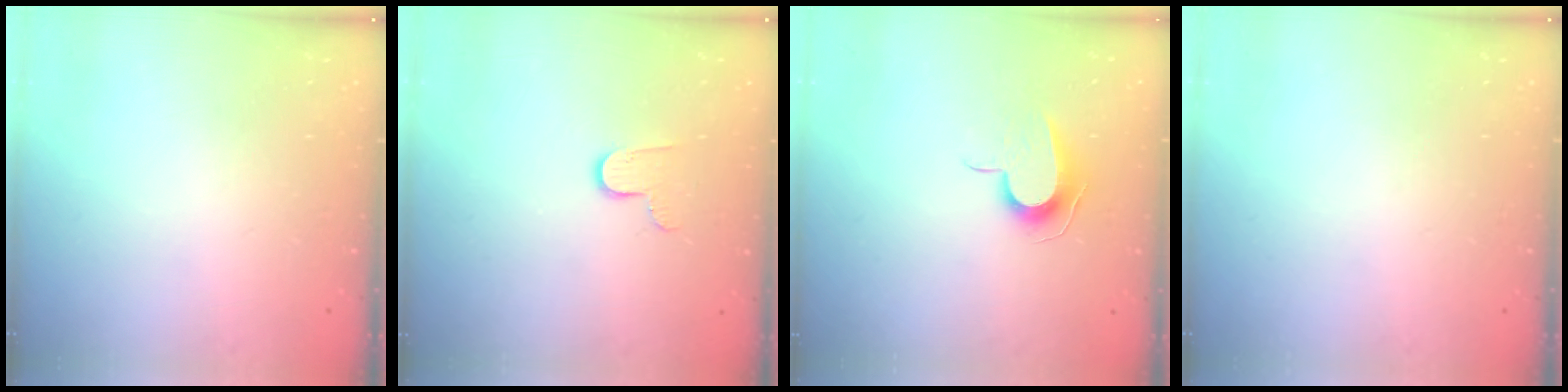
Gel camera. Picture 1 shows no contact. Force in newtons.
{"total": 6.5, "press": 6.4, "slide": 0.6}
{"total": 8.9, "press": 8.8, "slide": 0.5}
{"total": 0.0}